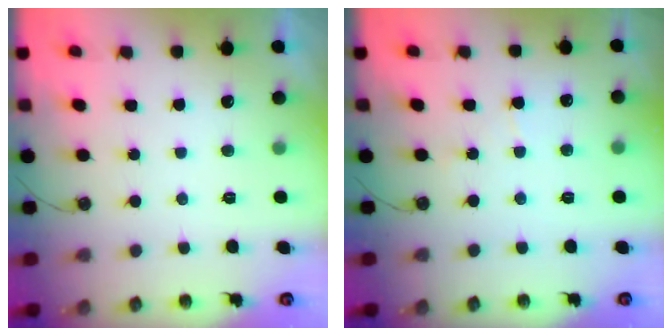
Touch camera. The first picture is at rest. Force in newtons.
{"total": 3.3, "press": 3.3, "slide": 0.4}